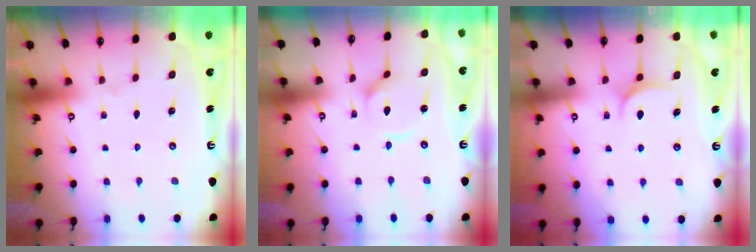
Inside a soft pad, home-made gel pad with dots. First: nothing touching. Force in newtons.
{"total": 6.7, "press": 6.7, "slide": 0.4}
{"total": 5.2, "press": 5.2, "slide": 0.1}